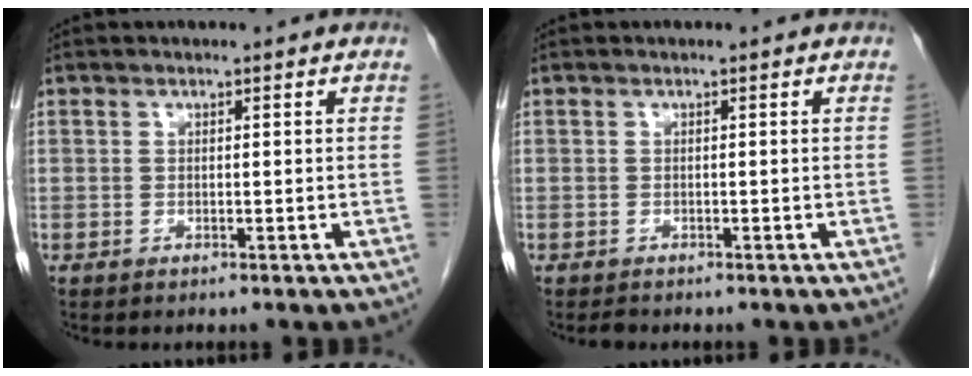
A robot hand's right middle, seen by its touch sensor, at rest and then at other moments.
{"total": 0.7, "force": [-0.7, 0.2, 0.1], "torque": [-0.013, -0.004, -0.011]}